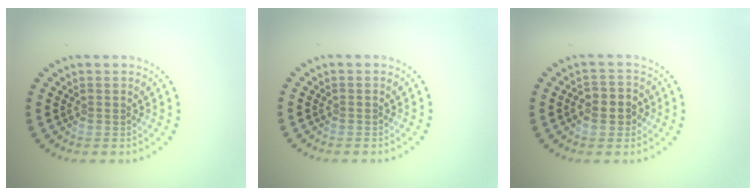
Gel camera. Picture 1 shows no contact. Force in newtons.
{"total": 0.0}
{"total": 2.6, "press": 2.6, "slide": 0.7}